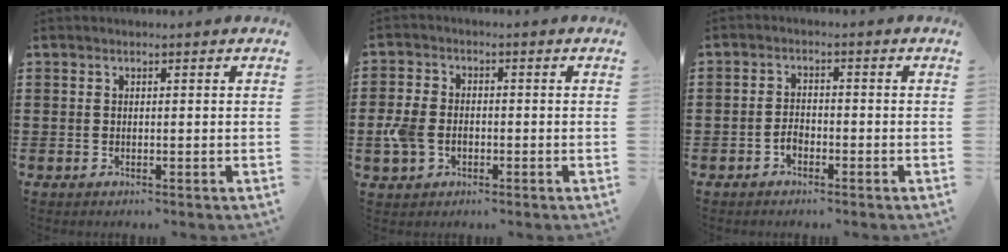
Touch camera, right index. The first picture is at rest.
{"total": 4.8, "force": [-1.4, 3.5, 3.0], "torque": [-0.091, -0.004, -0.034]}
{"total": 2.1, "force": [-1.2, 1.3, 1.2], "torque": [-0.026, 0.003, -0.026]}